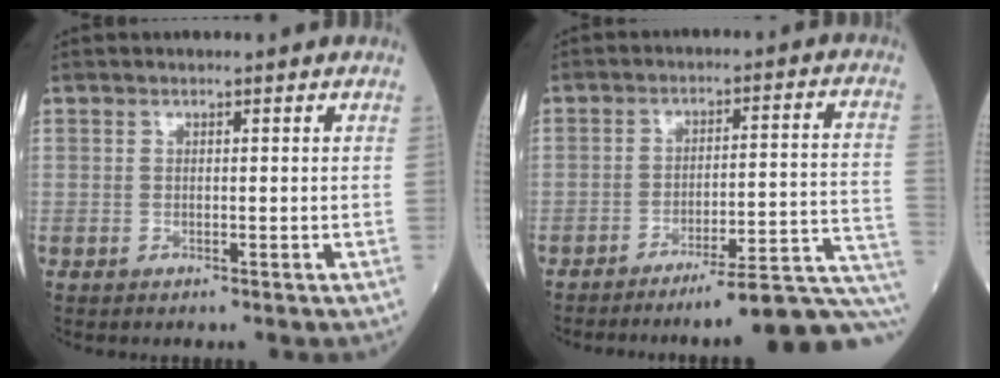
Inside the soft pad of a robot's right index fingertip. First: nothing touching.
{"total": 16.1, "force": [-13.8, -1.6, 8.2], "torque": [-0.039, 0.018, -0.186]}